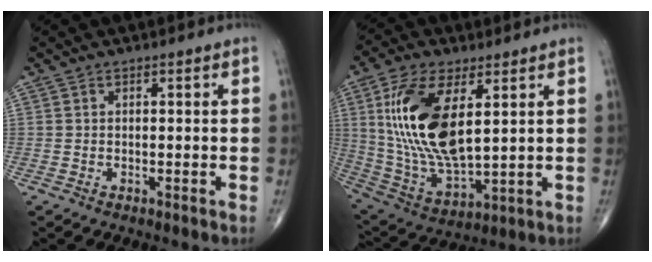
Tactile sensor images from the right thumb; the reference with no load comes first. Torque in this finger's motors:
{"motor_torque": [1.72, 3.29, 2.09, 0.68, 0.73]}